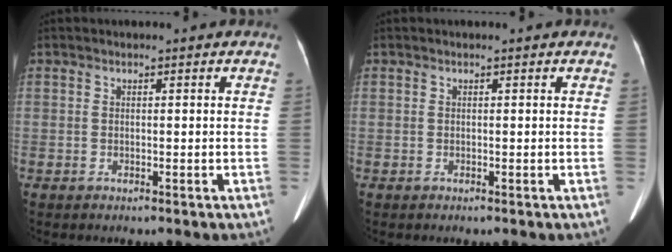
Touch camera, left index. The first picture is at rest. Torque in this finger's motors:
{"motor_torque": [0.03, -0.12, 0.00, 0.01]}